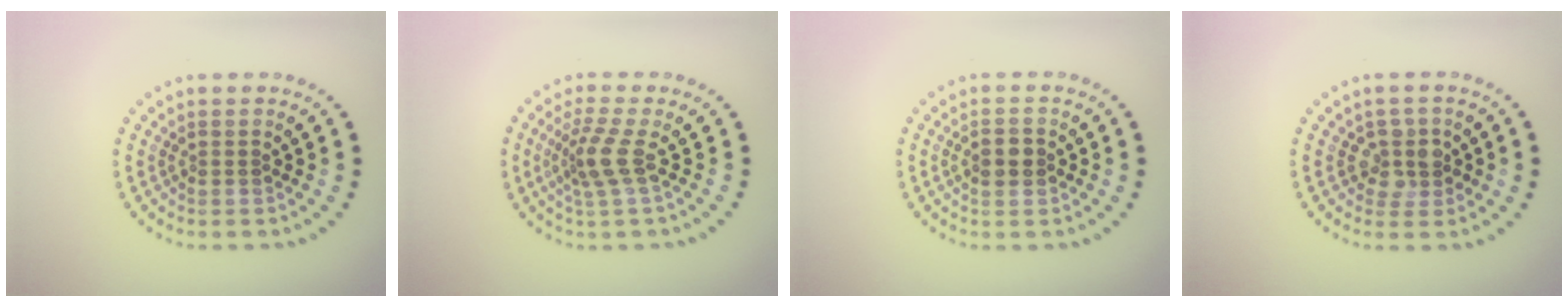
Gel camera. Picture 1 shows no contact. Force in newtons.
{"total": 2.8, "press": 2.1, "slide": 2.0}
{"total": 1.8, "press": 1.8, "slide": 0.1}
{"total": 2.4, "press": 2.2, "slide": 1.1}